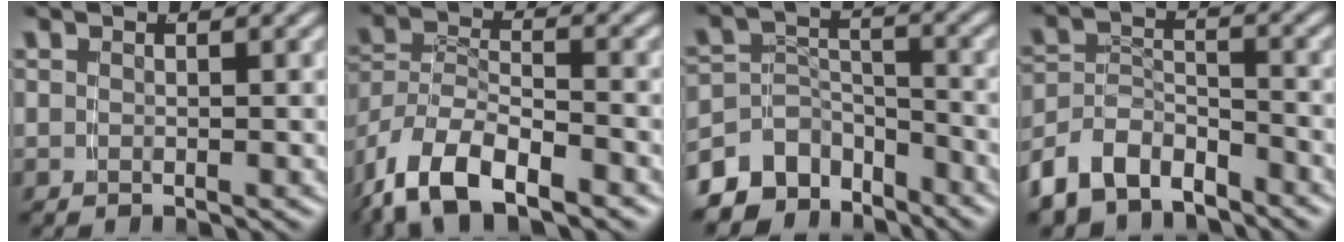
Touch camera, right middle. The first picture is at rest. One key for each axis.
{"total": 8.6, "fx": -4.5, "fy": 6.0, "fz": 4.3, "tx": -0.109, "ty": -0.026, "tz": -0.071}
{"total": 8.9, "fx": -5.8, "fy": 5.8, "fz": 3.5, "tx": -0.062, "ty": -0.032, "tz": -0.090}
{"total": 6.4, "fx": -4.7, "fy": 3.8, "fz": 2.2, "tx": -0.051, "ty": -0.023, "tz": -0.074}